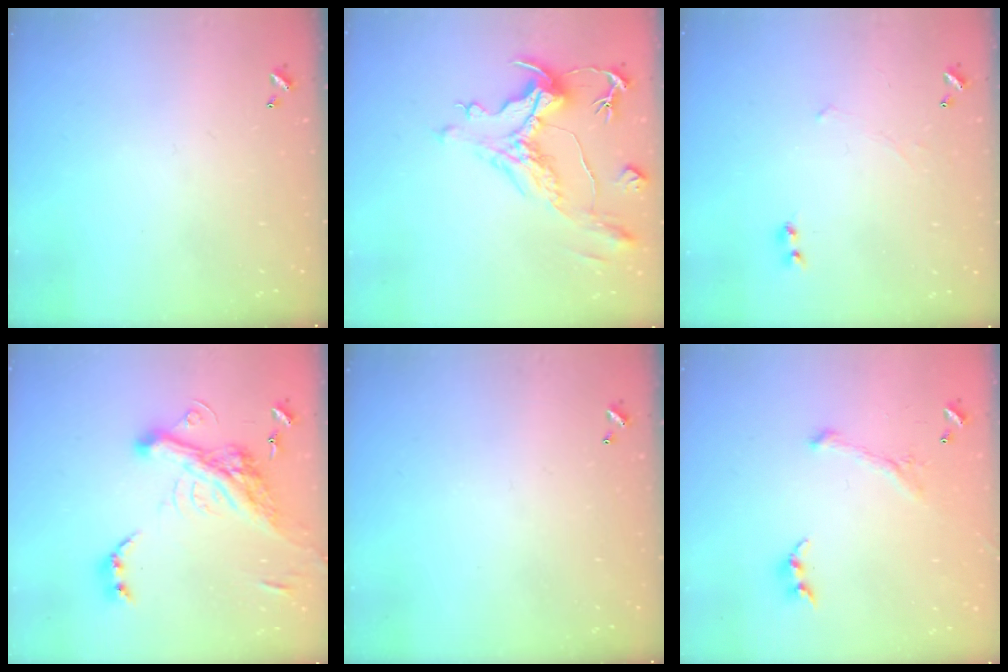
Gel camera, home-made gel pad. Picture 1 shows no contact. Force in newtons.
{"total": 1.9, "press": 0.8, "slide": 1.7}
{"total": 2.3, "press": 2.3, "slide": 0.2}
{"total": 10.6, "press": 10.4, "slide": 2.2}
{"total": 0.0}
{"total": 2.8, "press": 2.6, "slide": 0.9}